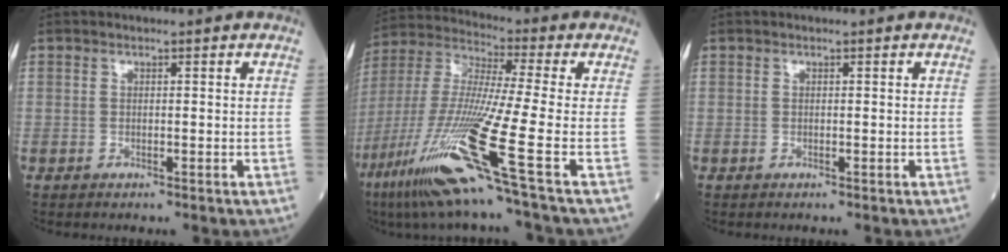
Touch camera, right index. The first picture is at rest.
{"total": 19.7, "force": [-10.0, -1.5, 16.9], "torque": [-0.381, -0.053, -0.195]}
{"total": 0.0}